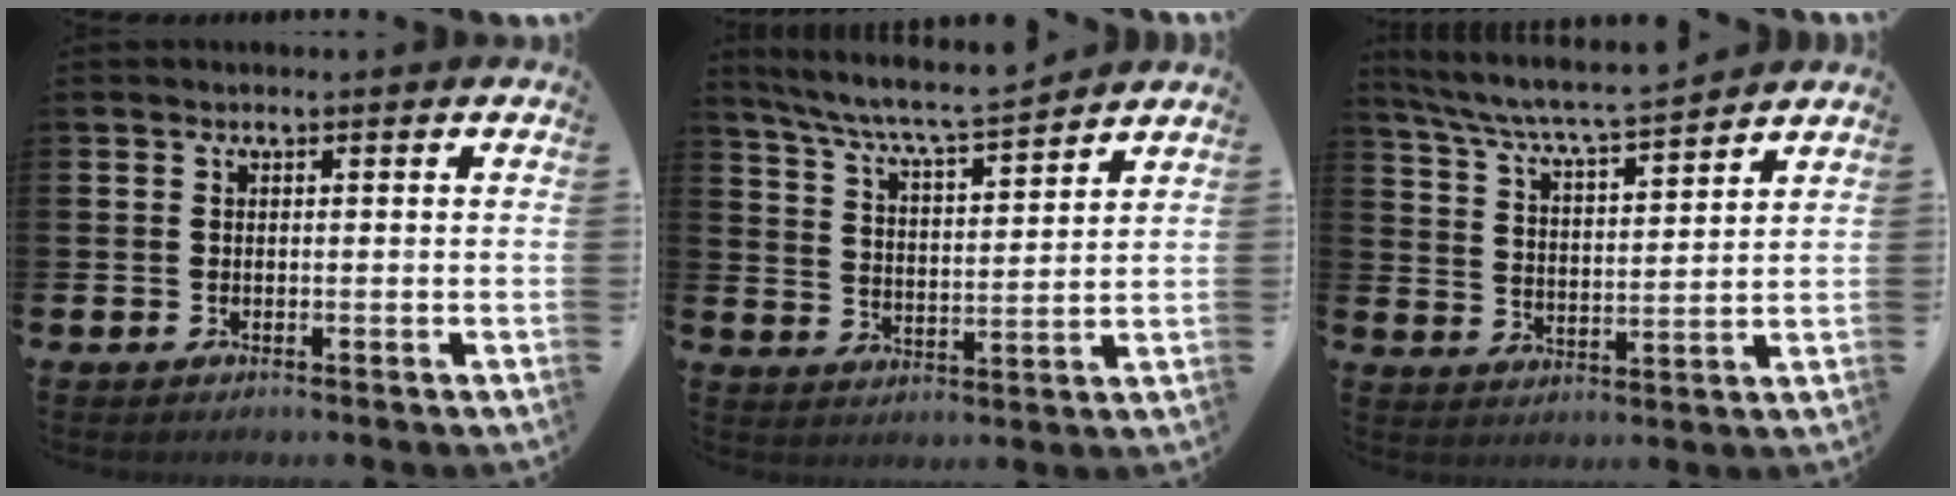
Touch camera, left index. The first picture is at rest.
{"total": 7.2, "force": [6.8, 0.1, 2.3], "torque": [-0.073, -0.049, 0.117]}
{"total": 6.7, "force": [6.4, -0.1, 2.1], "torque": [-0.067, -0.048, 0.108]}